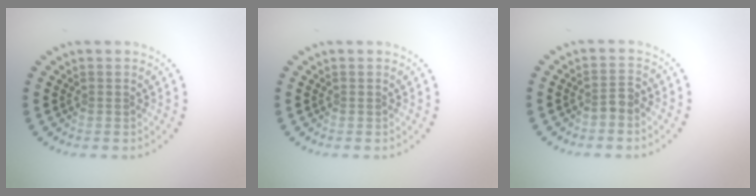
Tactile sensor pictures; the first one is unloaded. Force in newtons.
{"total": 0.0}
{"total": 1.3, "press": 1.0, "slide": 0.8}